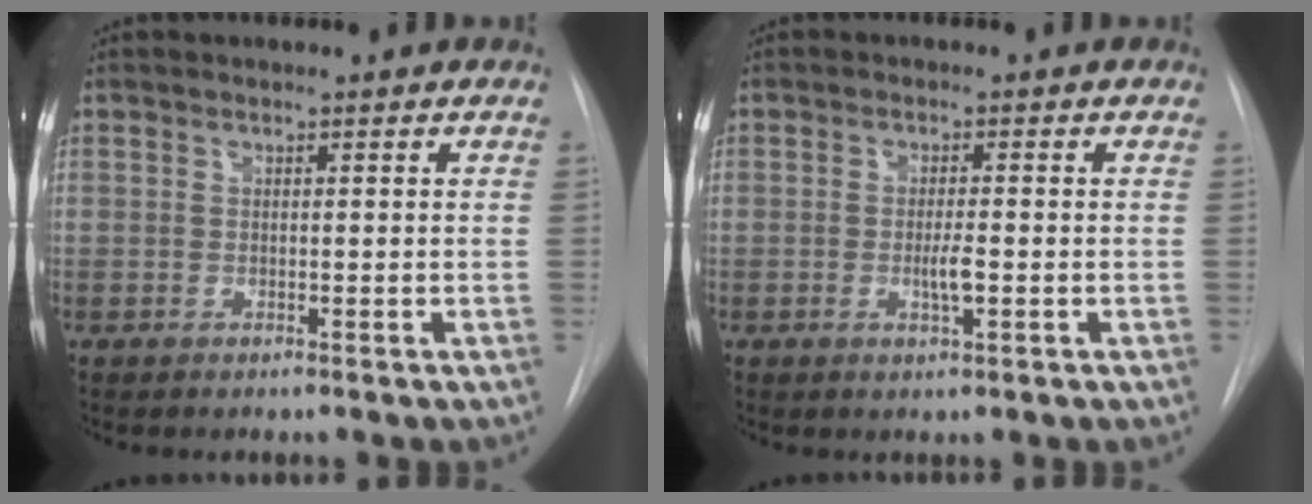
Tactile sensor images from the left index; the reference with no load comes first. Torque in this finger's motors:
{"motor_torque": [0.11, 0.04, 0.08, 0.03]}